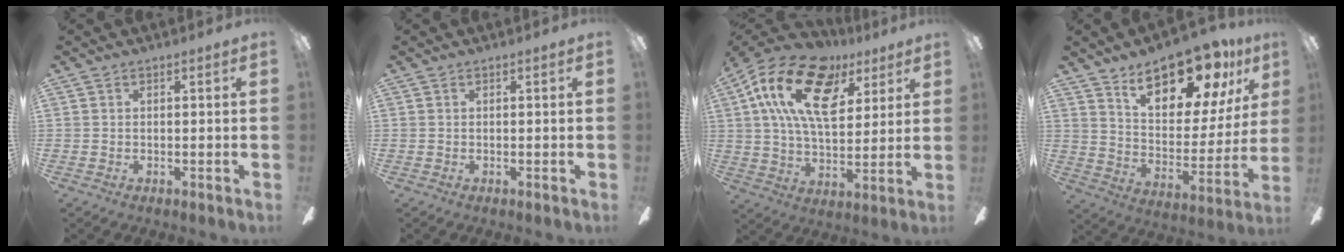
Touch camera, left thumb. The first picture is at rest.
{"total": 0.0}
{"total": 20.2, "force": [9.5, 11.2, 13.8], "torque": [-0.263, -0.021, 0.167]}
{"total": 19.1, "force": [14.3, 7.8, 10.0], "torque": [-0.149, -0.091, 0.245]}